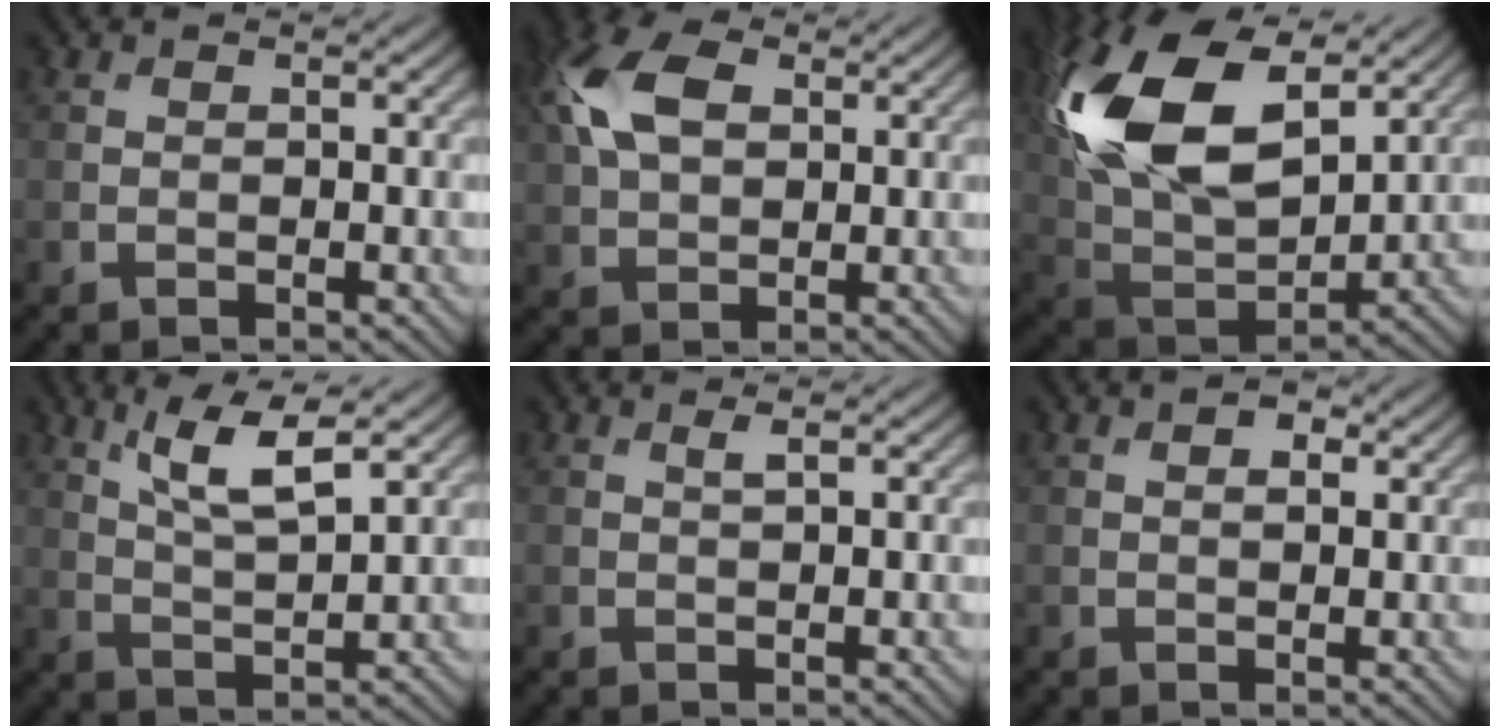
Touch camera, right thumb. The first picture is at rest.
{"total": 9.4, "force": [2.9, 5.8, 6.9], "torque": [-0.186, 0.026, 0.051]}
{"total": 17.5, "force": [6.5, 10.0, 12.8], "torque": [-0.294, 0.015, 0.122]}
{"total": 6.5, "force": [3.5, 1.3, 5.3], "torque": [-0.111, 0.000, 0.072]}
{"total": 0.8, "force": [0.4, 0.0, 0.6], "torque": [-0.015, 0.004, 0.009]}
{"total": 2.3, "force": [1.1, 1.1, 1.7], "torque": [-0.017, -0.006, 0.019]}